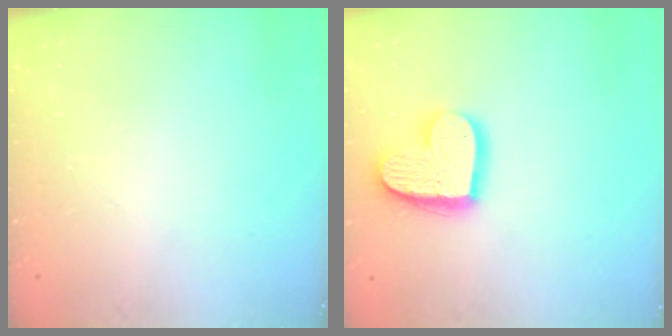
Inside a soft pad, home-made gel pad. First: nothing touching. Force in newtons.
{"total": 16.2, "press": 16.1, "slide": 1.5}